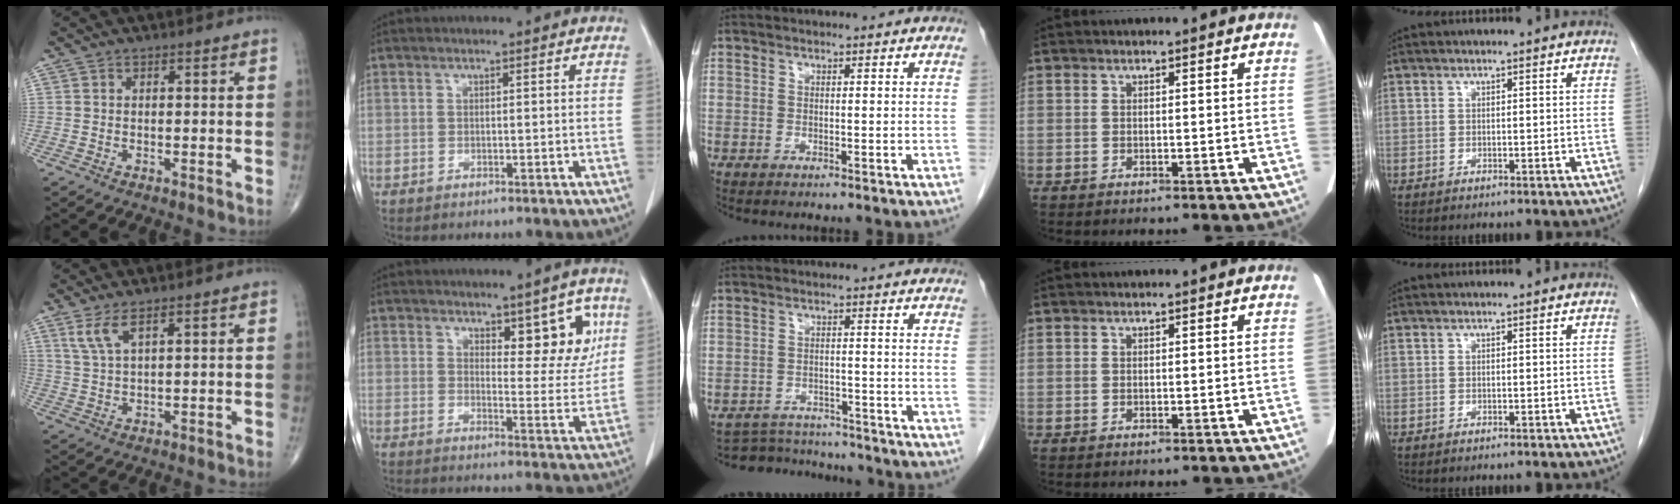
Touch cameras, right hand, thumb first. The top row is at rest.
{"thumb": {"total": 4.1, "force": [2.4, 0.9, 3.1], "torque": [-0.075, -0.008, 0.059]}, "index": {"total": 7.6, "force": [4.1, 3.1, 5.6], "torque": [-0.055, -0.004, 0.057]}, "middle": {"total": 7.7, "force": [-7.5, 1.6, 0.2], "torque": [0.001, 0.008, -0.111]}}